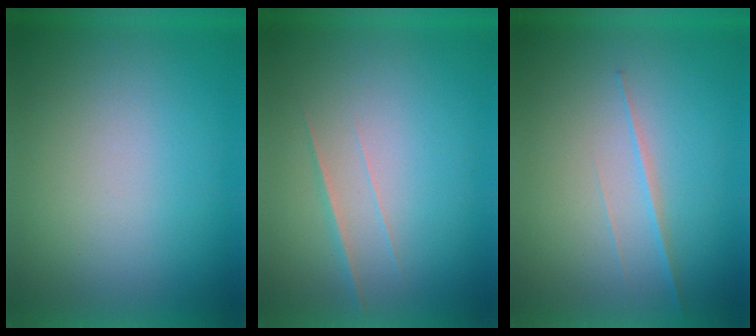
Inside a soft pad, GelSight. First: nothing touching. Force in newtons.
{"total": 1.5}
{"total": 2.0}